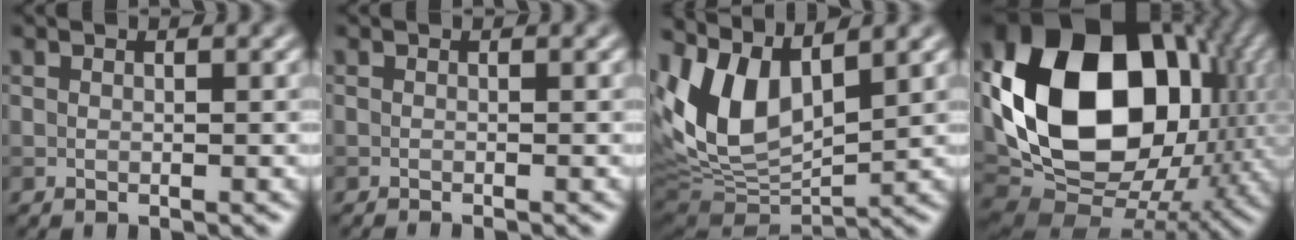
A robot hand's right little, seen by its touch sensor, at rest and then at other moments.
{"total": 0.7, "force": [-0.5, 0.1, 0.4], "torque": [0.002, -0.003, -0.011]}
{"total": 10.2, "force": [3.3, 5.2, 8.1], "torque": [-0.184, -0.002, 0.063]}
{"total": 16.9, "force": [1.6, 12.4, 11.4], "torque": [-0.216, -0.013, 0.022]}